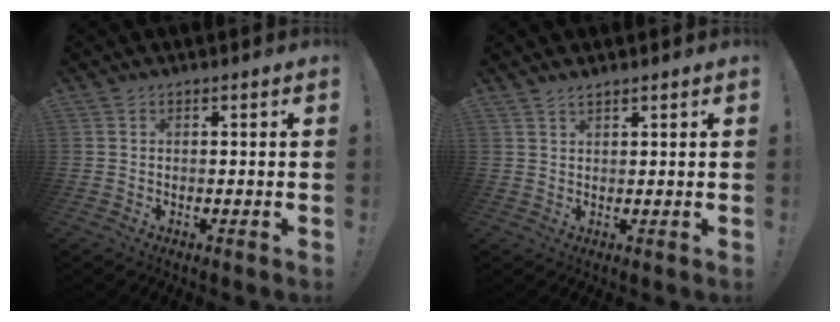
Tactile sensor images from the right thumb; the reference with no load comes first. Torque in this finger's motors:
{"motor_torque": [-0.08, -0.07, 0.10, 0.12, 0.07]}